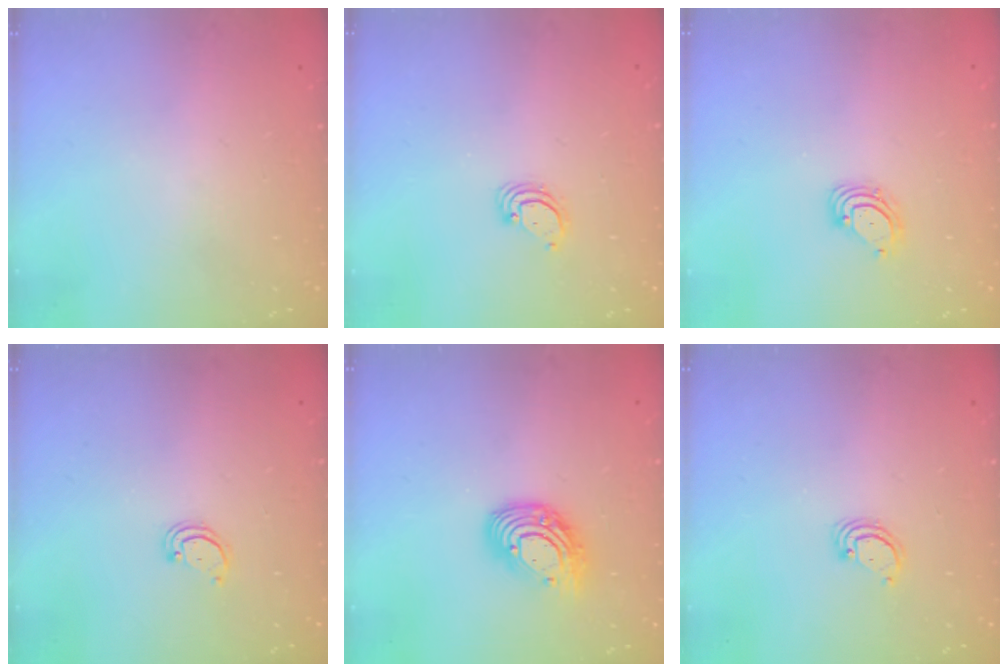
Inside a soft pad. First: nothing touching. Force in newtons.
{"total": 2.9, "press": 2.9, "slide": 0.3}
{"total": 3.4, "press": 3.4, "slide": 0.3}
{"total": 2.2, "press": 2.2, "slide": 0.2}
{"total": 11.5, "press": 11.4, "slide": 0.9}
{"total": 2.5, "press": 2.5, "slide": 0.2}